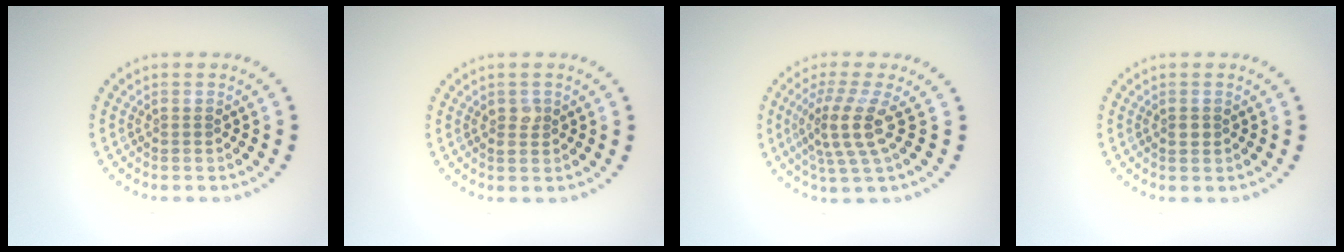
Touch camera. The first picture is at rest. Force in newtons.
{"total": 1.1, "press": 1.1, "slide": 0.2}
{"total": 3.9, "press": 3.0, "slide": 2.5}
{"total": 1.0, "press": 1.0, "slide": 0.1}